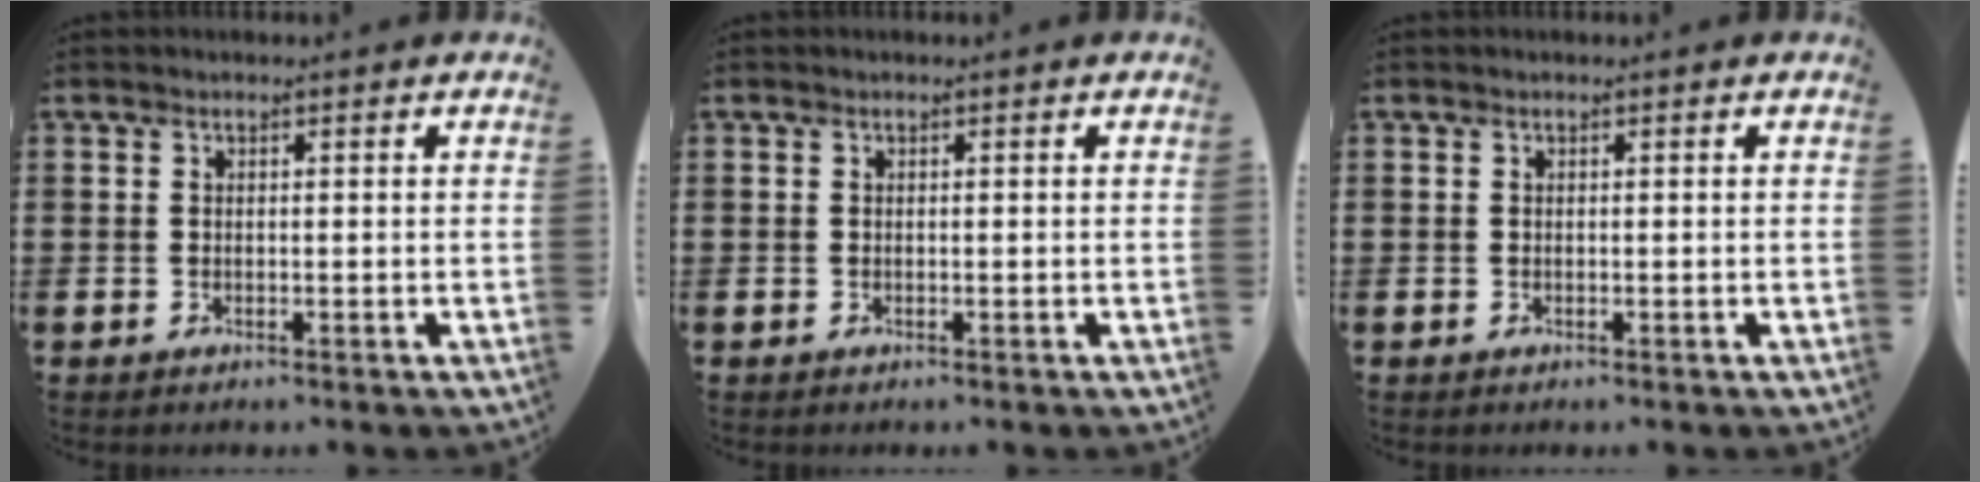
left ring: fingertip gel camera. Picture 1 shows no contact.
{"total": 0.0}
{"total": 0.0}